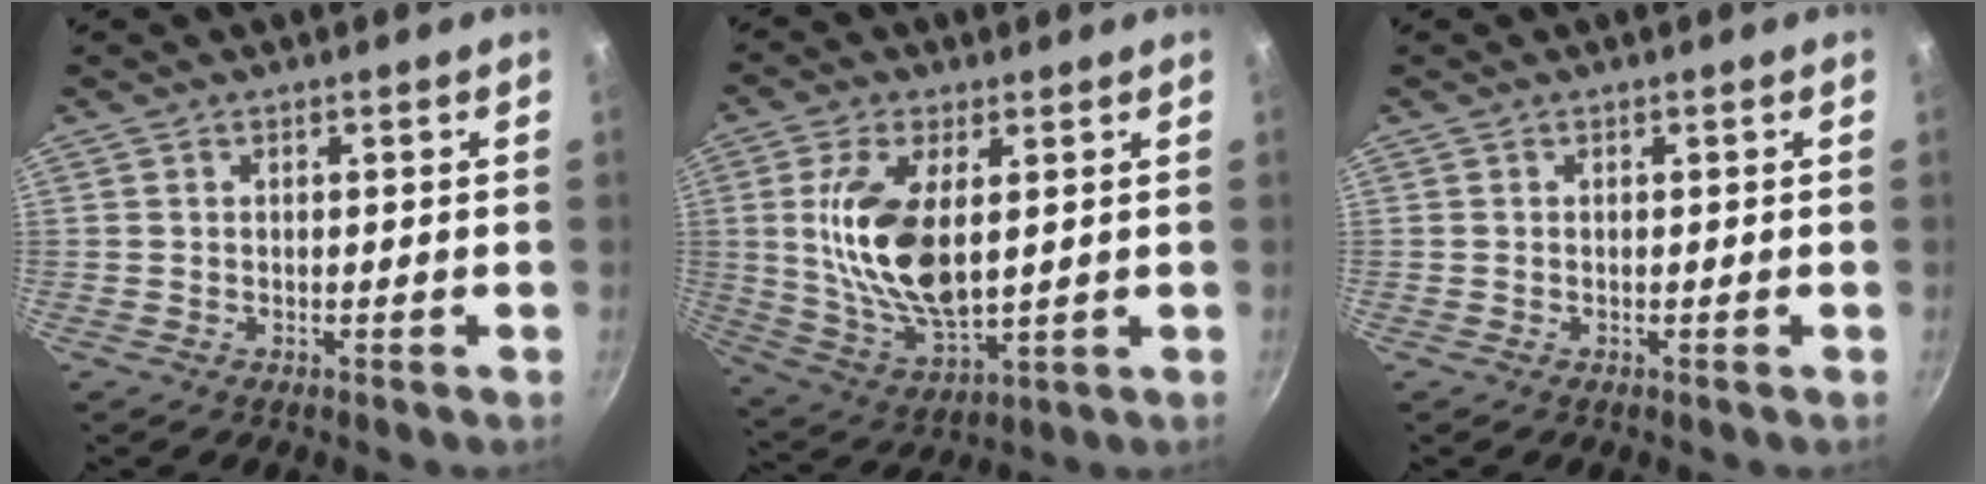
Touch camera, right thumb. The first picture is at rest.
{"total": 15.3, "force": [2.4, 7.3, 13.2], "torque": [-0.257, -0.019, 0.060]}
{"total": 0.0}